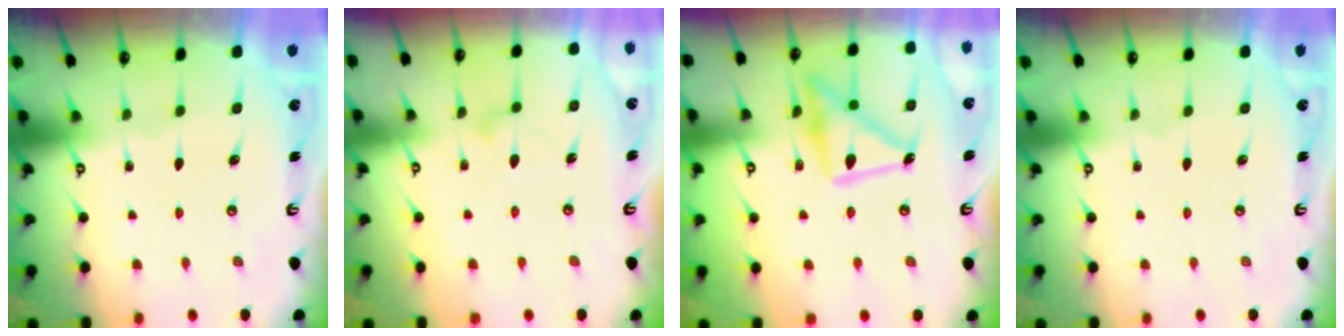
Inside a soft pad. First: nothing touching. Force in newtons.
{"total": 8.4, "press": 8.4, "slide": 0.5}
{"total": 16.7, "press": 16.7, "slide": 1.2}
{"total": 0.0}